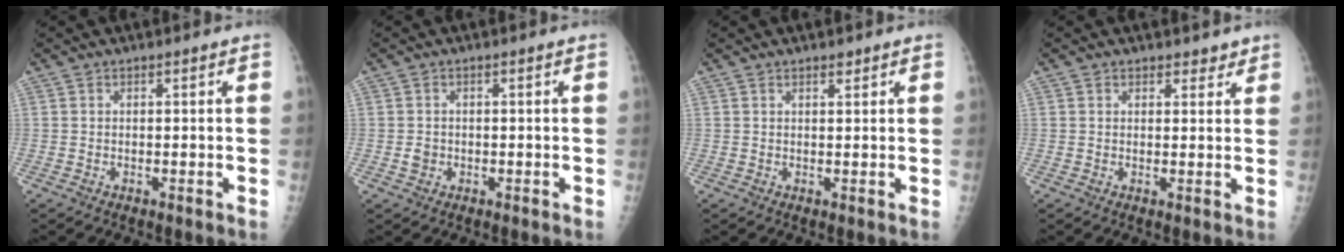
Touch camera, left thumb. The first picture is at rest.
{"total": 1.8, "force": [-0.4, 1.6, 0.7], "torque": [-0.003, 0.004, -0.004]}
{"total": 1.1, "force": [0.9, 0.5, 0.5], "torque": [-0.001, -0.006, 0.012]}
{"total": 2.3, "force": [1.8, 1.5, 0.2], "torque": [0.022, -0.009, 0.018]}